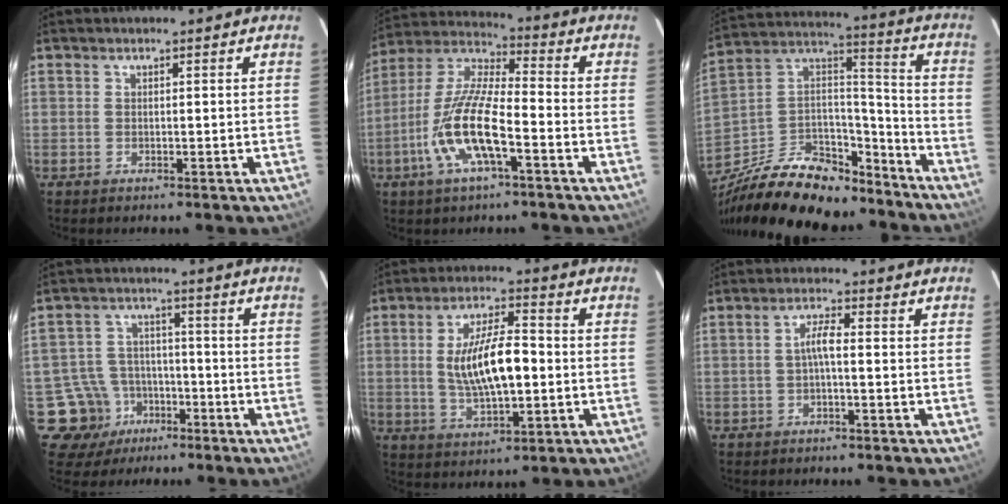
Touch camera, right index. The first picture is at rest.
{"total": 14.2, "force": [-5.8, 3.5, 12.5], "torque": [-0.258, -0.008, -0.116]}
{"total": 28.0, "force": [-20.7, 12.9, 13.9], "torque": [-0.287, 0.034, -0.320]}
{"total": 8.9, "force": [-4.8, 7.5, 0.7], "torque": [-0.038, 0.030, -0.066]}
{"total": 12.2, "force": [-0.4, 4.4, 11.4], "torque": [-0.214, 0.002, 0.000]}
{"total": 2.8, "force": [-0.7, 0.4, 2.7], "torque": [-0.053, 0.008, -0.012]}